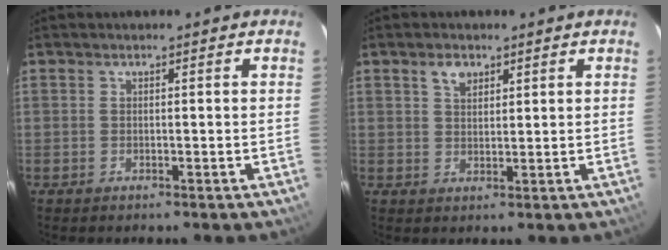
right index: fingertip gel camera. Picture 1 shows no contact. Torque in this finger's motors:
{"motor_torque": [0.01, 0.00, 0.02, 0.01]}